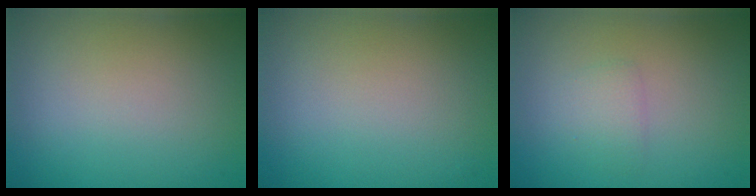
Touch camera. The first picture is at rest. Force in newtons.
{"total": 0.0}
{"total": 1.3, "press": 1.3, "slide": 0.0}